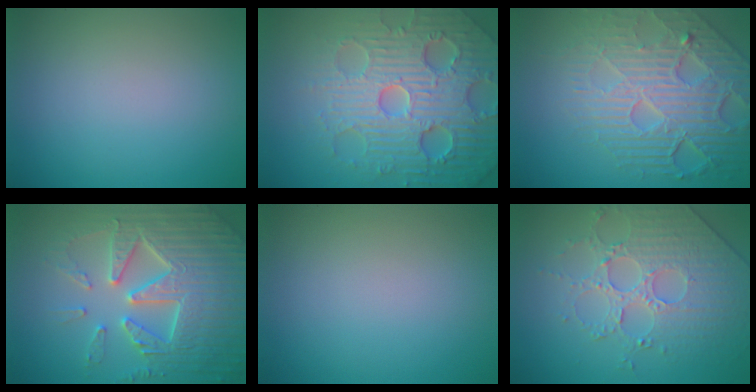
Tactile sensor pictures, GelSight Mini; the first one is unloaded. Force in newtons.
{"total": 8.0, "press": 7.8, "slide": 1.7}
{"total": 8.0, "press": 5.9, "slide": 5.4}
{"total": 7.7, "press": 7.6, "slide": 1.5}
{"total": 0.0}
{"total": 4.4, "press": 4.2, "slide": 1.4}